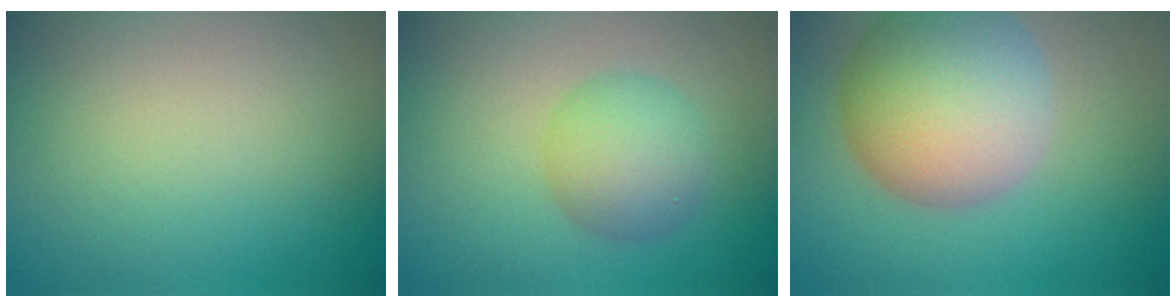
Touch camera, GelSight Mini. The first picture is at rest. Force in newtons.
{"total": 4.0, "press": 4.0, "slide": 0.1}
{"total": 10.1, "press": 10.1, "slide": 0.4}